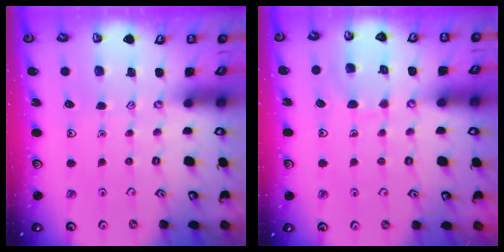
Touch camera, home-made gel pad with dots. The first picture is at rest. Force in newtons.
{"total": 7.4, "press": 7.4, "slide": 0.4}